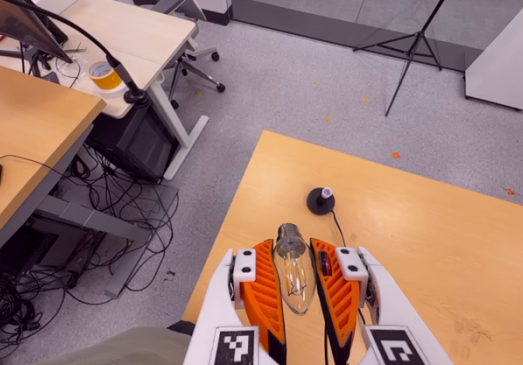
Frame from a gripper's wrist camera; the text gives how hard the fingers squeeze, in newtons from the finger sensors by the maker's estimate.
{"total": 20.2, "left": 21.9, "right": 18.5}